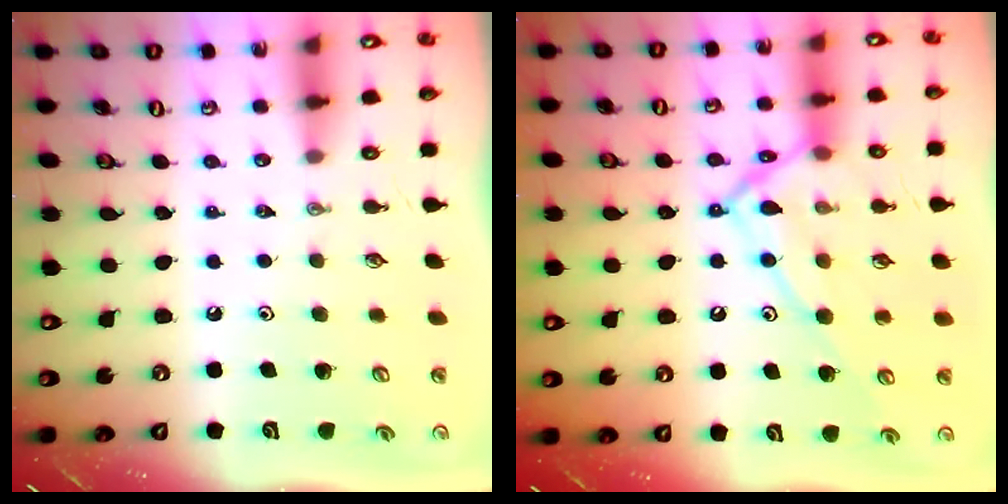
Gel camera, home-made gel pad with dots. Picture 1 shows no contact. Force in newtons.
{"total": 16.4, "press": 16.4, "slide": 1.1}